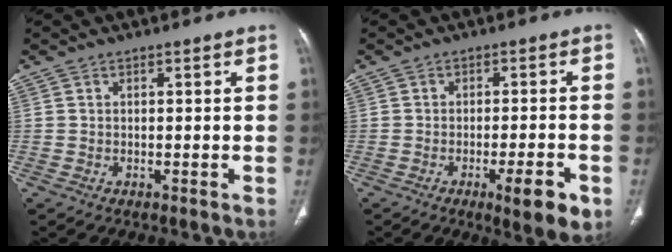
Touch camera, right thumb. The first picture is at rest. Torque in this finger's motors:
{"motor_torque": [0.76, 0.98, -0.14, 0.00, 0.25]}